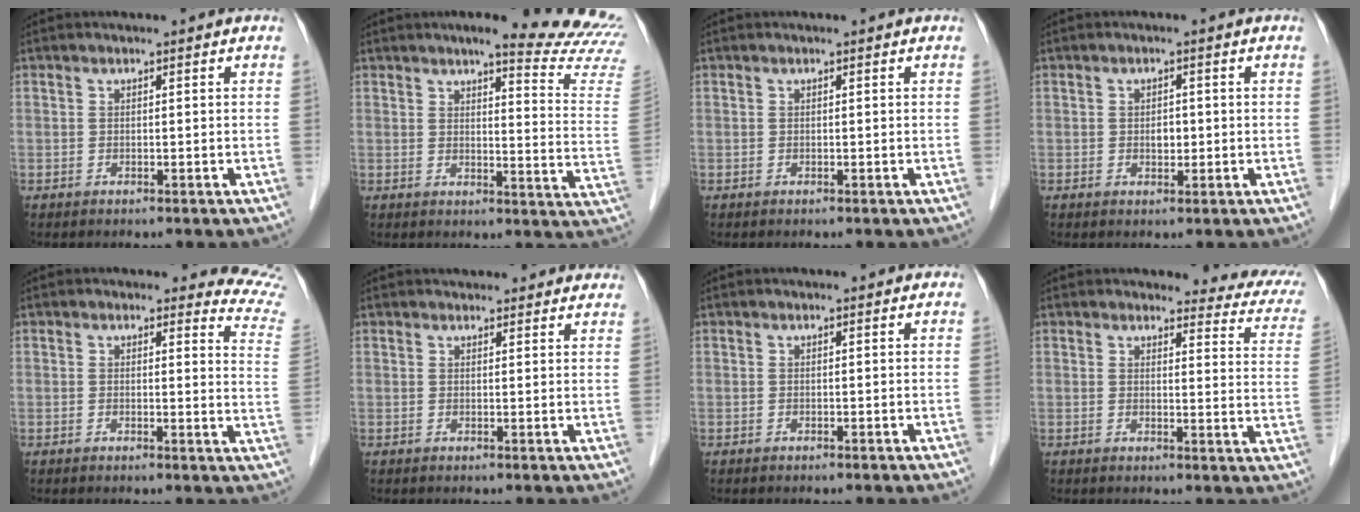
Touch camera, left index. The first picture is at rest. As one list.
[{"total": 15.3, "force": [14.2, -0.2, 5.8], "torque": [-0.062, -0.104, 0.140]}, {"total": 0.0}, {"total": 1.8, "force": [-0.4, 1.1, 1.3], "torque": [-0.019, -0.002, -0.005]}, {"total": 8.0, "force": [8.0, 0.4, 0.2], "torque": [0.021, -0.090, 0.044]}, {"total": 10.2, "force": [9.4, 2.8, 2.9], "torque": [-0.013, 0.018, 0.098]}, {"total": 2.3, "force": [2.0, 0.6, 0.9], "torque": [-0.012, 0.019, 0.018]}, {"total": 10.3, "force": [9.6, 2.2, 3.2], "torque": [-0.008, -0.053, 0.073]}]